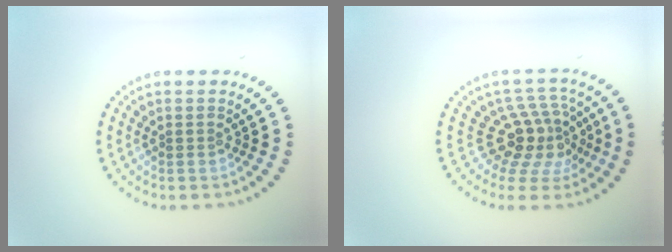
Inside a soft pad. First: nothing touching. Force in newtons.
{"total": 4.4, "press": 3.2, "slide": 3.0}